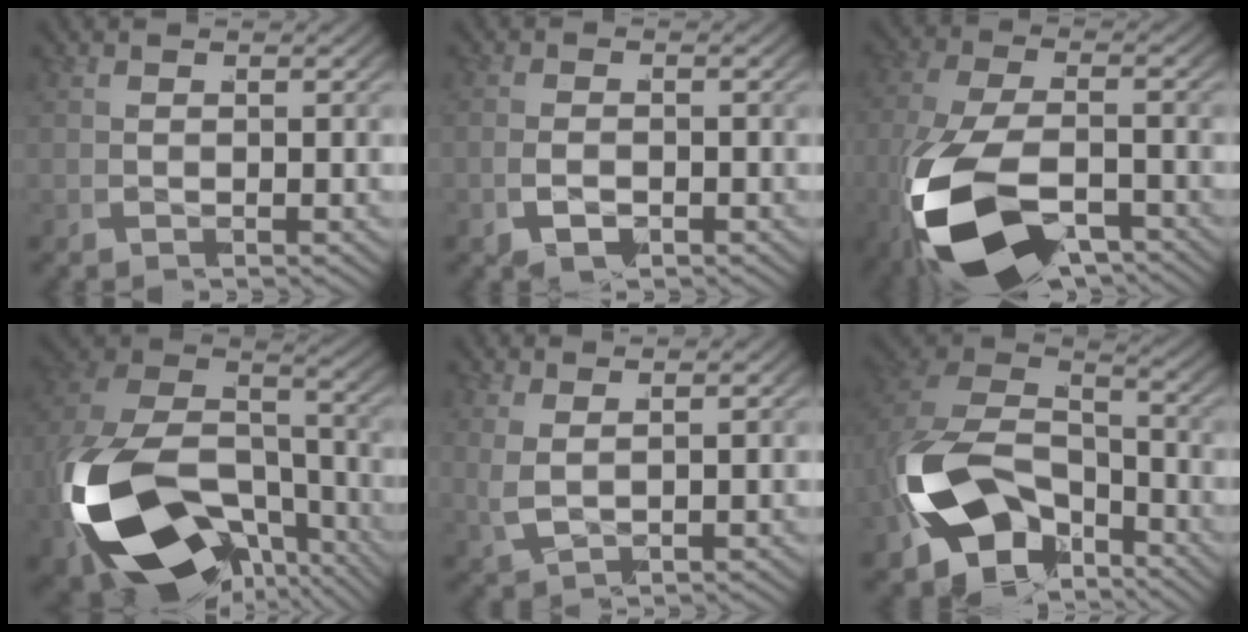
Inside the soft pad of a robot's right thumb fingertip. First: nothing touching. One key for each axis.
{"total": 2.3, "fx": -1.6, "fy": 1.4, "fz": 0.9, "tx": -0.032, "ty": -0.009, "tz": -0.027}
{"total": 14.1, "fx": -6.8, "fy": 7.5, "fz": 9.8, "tx": -0.231, "ty": -0.049, "tz": -0.086}
{"total": 19.5, "fx": -7.8, "fy": 12.5, "fz": 12.8, "tx": -0.295, "ty": -0.078, "tz": -0.101}
{"total": 2.1, "fx": 1.2, "fy": 1.0, "fz": 1.4, "tx": -0.035, "ty": 0.005, "tz": 0.024}
{"total": 13.4, "fx": -5.4, "fy": 9.8, "fz": 7.4, "tx": -0.196, "ty": -0.062, "tz": -0.077}